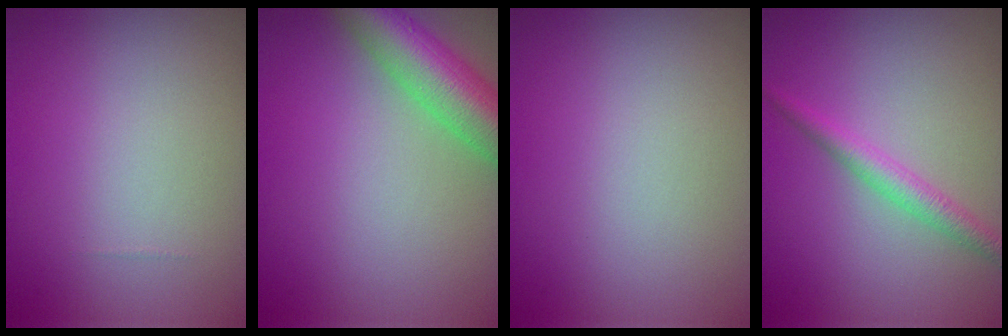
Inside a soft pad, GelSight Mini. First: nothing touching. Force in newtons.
{"total": 6.9, "press": 6.9, "slide": 0.3}
{"total": 0.0}
{"total": 2.3, "press": 2.2, "slide": 0.1}